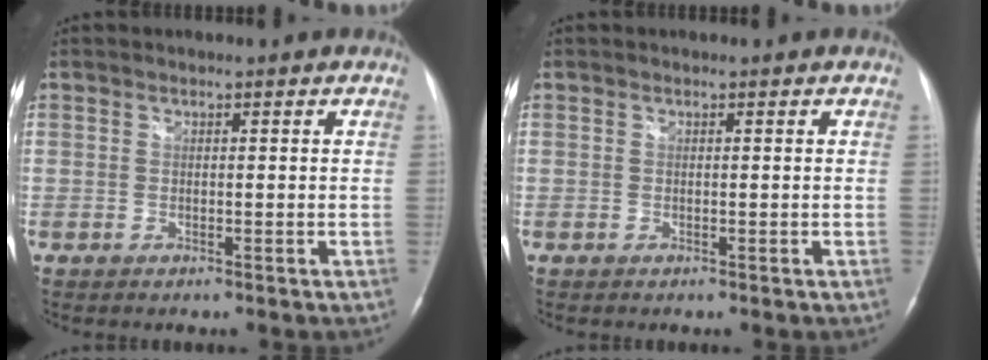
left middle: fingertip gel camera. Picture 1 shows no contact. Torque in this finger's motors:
{"motor_torque": [-0.20, -0.42, -0.13, -0.01]}